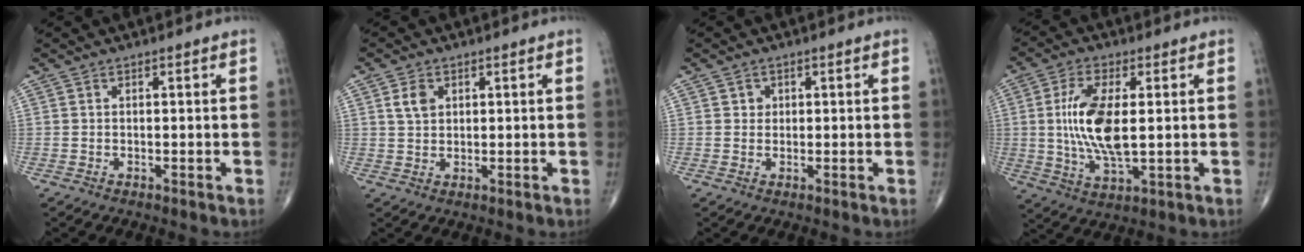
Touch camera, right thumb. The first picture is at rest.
{"total": 3.4, "force": [1.3, 2.4, 2.0], "torque": [-0.030, -0.003, 0.026]}
{"total": 1.4, "force": [0.4, 1.3, 0.4], "torque": [0.003, 0.000, 0.003]}
{"total": 12.3, "force": [0.9, 5.0, 11.2], "torque": [-0.229, -0.013, 0.021]}